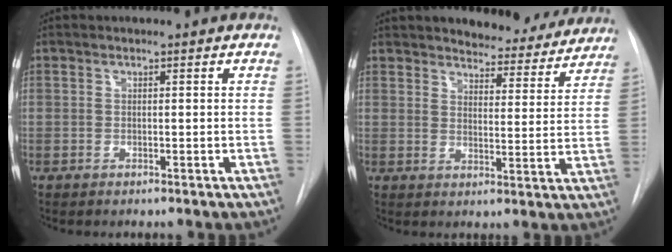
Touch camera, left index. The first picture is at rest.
{"total": 11.8, "force": [11.1, 3.2, 2.5], "torque": [-0.009, -0.024, 0.131]}